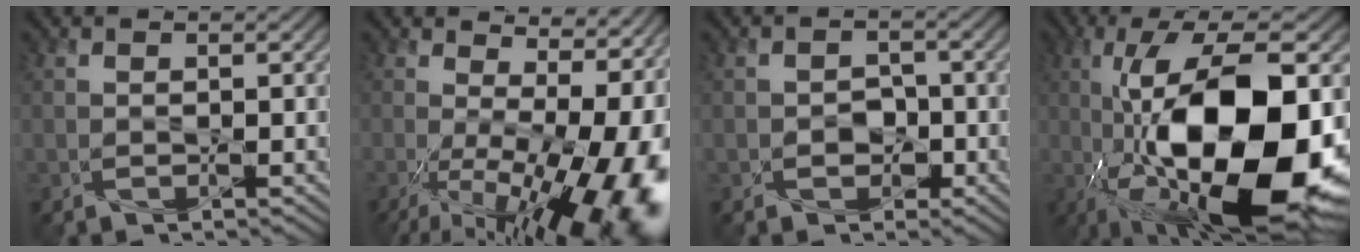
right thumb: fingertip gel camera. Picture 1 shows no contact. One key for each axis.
{"total": 17.4, "fx": -2.1, "fy": 8.1, "fz": 15.3, "tx": -0.184, "ty": -0.029, "tz": -0.006}
{"total": 2.3, "fx": -1.0, "fy": 1.9, "fz": 0.7, "tx": -0.008, "ty": -0.005, "tz": -0.018}
{"total": 19.1, "fx": -3.5, "fy": 7.4, "fz": 17.3, "tx": -0.309, "ty": 0.012, "tz": -0.063}